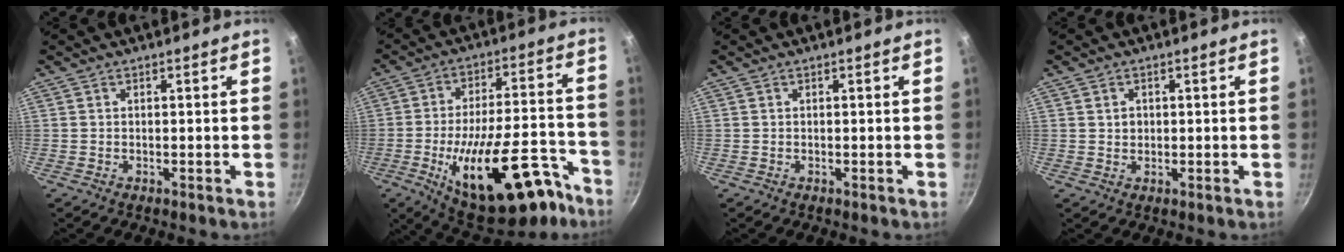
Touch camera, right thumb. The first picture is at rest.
{"total": 25.7, "force": [-12.8, 10.9, 19.4], "torque": [-0.250, 0.065, -0.179]}
{"total": 0.0}
{"total": 1.8, "force": [0.4, 1.6, 0.8], "torque": [-0.008, 0.001, 0.006]}